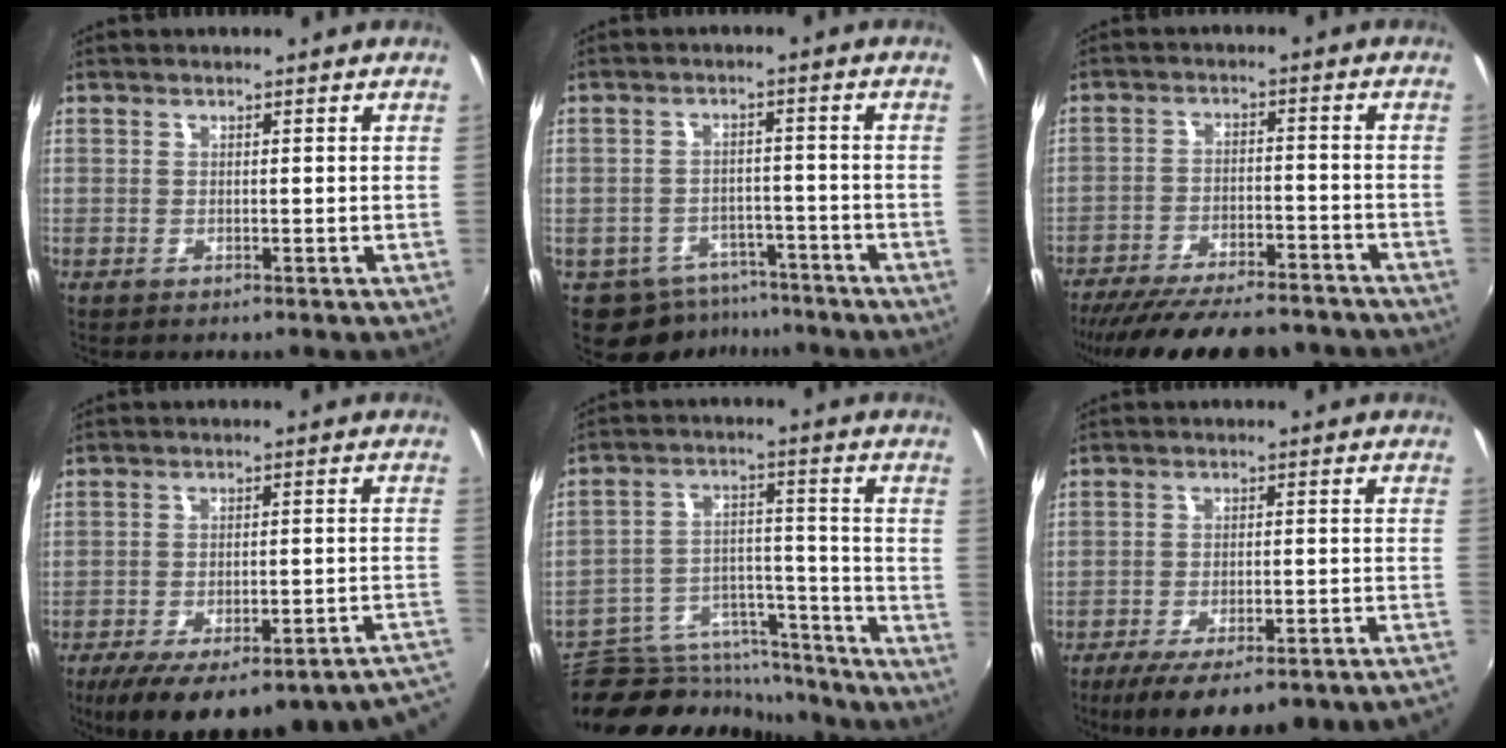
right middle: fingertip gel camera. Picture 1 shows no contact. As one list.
[{"total": 7.9, "force": [-5.8, 5.0, 1.7], "torque": [-0.039, 0.010, -0.072]}, {"total": 21.1, "force": [-18.2, 5.6, 9.0], "torque": [-0.178, -0.018, -0.252]}, {"total": 20.0, "force": [-13.9, 4.5, 13.7], "torque": [-0.174, -0.029, -0.178]}, {"total": 17.9, "force": [-15.6, 7.2, 5.1], "torque": [-0.095, 0.041, -0.224]}, {"total": 16.3, "force": [-14.1, 0.2, 8.3], "torque": [-0.126, -0.028, -0.191]}]